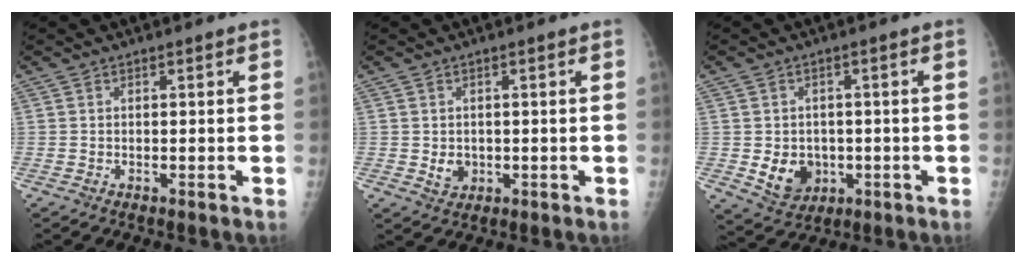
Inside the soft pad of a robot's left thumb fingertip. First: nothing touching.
{"total": 2.9, "force": [-0.2, 2.4, 1.5], "torque": [-0.013, -0.001, 0.006]}
{"total": 7.1, "force": [-1.3, 5.9, 3.8], "torque": [-0.036, 0.002, -0.006]}